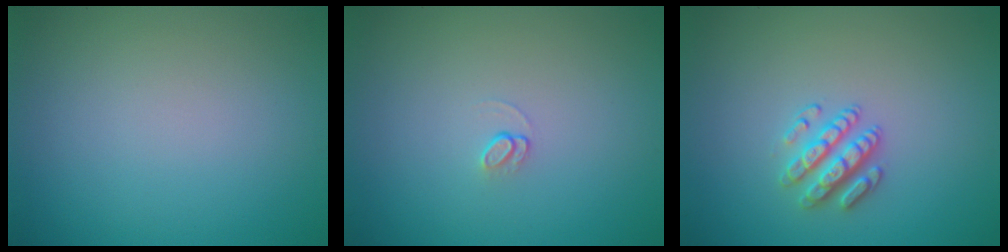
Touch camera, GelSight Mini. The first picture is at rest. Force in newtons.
{"total": 0.8, "press": 0.5, "slide": 0.7}
{"total": 2.6, "press": 2.5, "slide": 0.7}